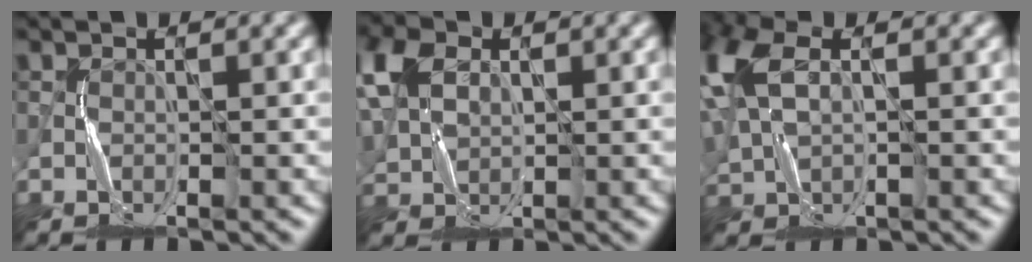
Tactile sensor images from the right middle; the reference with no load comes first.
{"total": 5.1, "force": [2.3, 3.5, 2.8], "torque": [-0.083, 0.015, 0.046]}
{"total": 6.7, "force": [2.6, 4.0, 4.8], "torque": [-0.139, 0.009, 0.055]}